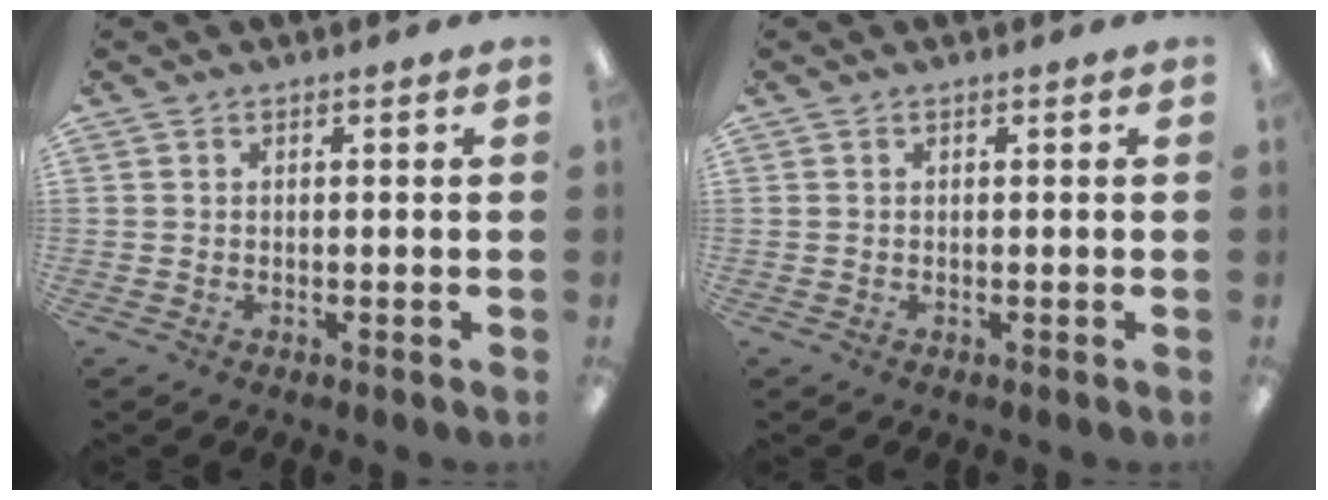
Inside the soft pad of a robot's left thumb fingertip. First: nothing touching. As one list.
[{"total": 0.0}]